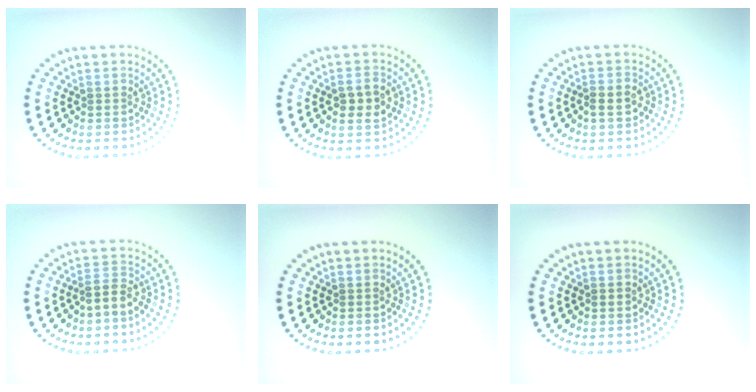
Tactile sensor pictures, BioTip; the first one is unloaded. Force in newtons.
{"total": 2.4, "press": 2.4, "slide": 0.3}
{"total": 1.3, "press": 1.2, "slide": 0.5}
{"total": 1.8, "press": 1.5, "slide": 0.9}
{"total": 0.0}
{"total": 0.7, "press": 0.7, "slide": 0.1}